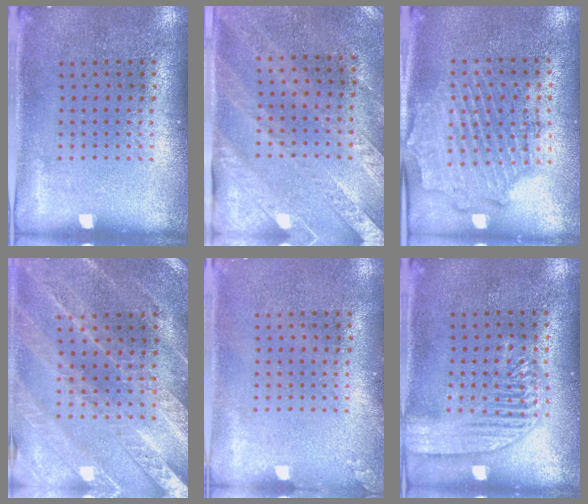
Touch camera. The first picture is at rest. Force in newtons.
{"total": 2.4, "press": 2.1, "slide": 1.2}
{"total": 1.9, "press": 1.7, "slide": 0.7}
{"total": 2.4, "press": 2.4, "slide": 0.4}
{"total": 0.8, "press": 0.8, "slide": 0.1}
{"total": 1.9, "press": 1.9, "slide": 0.2}